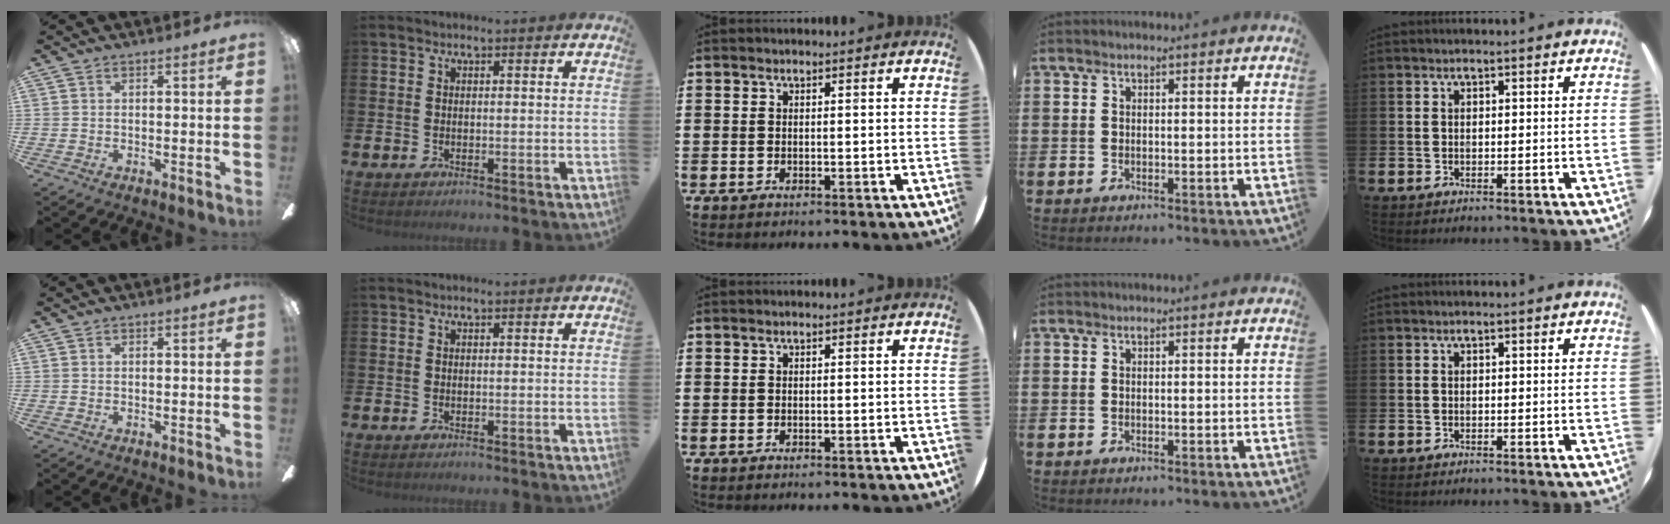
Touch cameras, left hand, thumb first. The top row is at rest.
{}